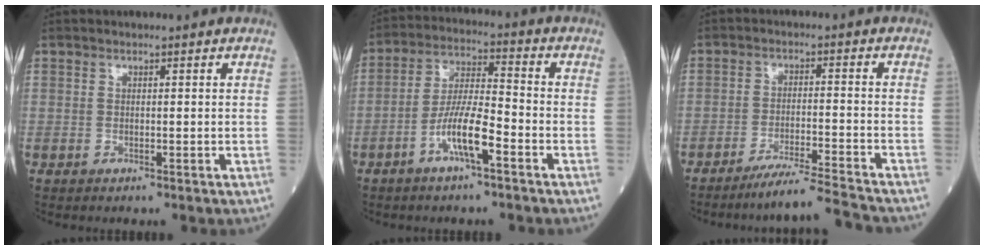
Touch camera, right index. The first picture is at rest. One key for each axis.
{"total": 8.3, "fx": -3.9, "fy": 1.2, "fz": 7.2, "tx": -0.145, "ty": 0.005, "tz": -0.076}
{"total": 9.3, "fx": -8.6, "fy": -1.7, "fz": 3.1, "tx": -0.038, "ty": -0.014, "tz": -0.146}